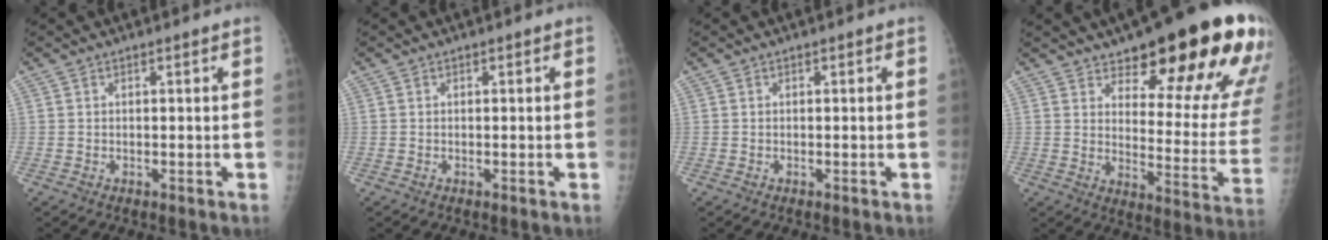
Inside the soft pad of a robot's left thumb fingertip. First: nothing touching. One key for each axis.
{"total": 0.0}
{"total": 0.0}
{"total": 24.0, "fx": 14.6, "fy": 7.5, "fz": 17.5, "tx": -0.185, "ty": -0.075, "tz": 0.196}